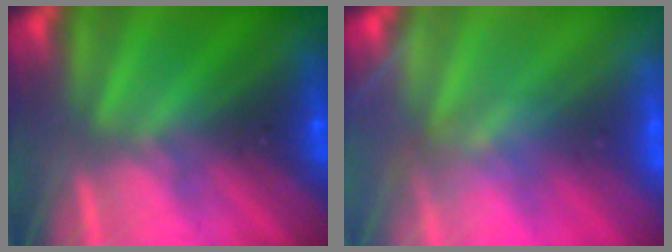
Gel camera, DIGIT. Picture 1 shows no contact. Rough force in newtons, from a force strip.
{"total": 3.0}